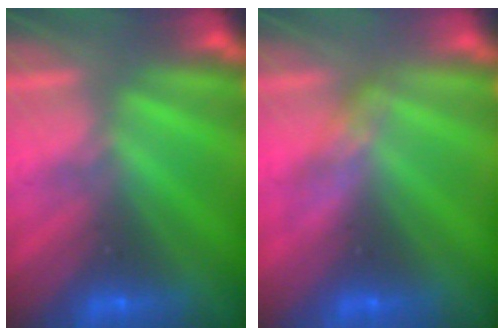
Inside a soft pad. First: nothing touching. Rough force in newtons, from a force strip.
{"total": 2.8}